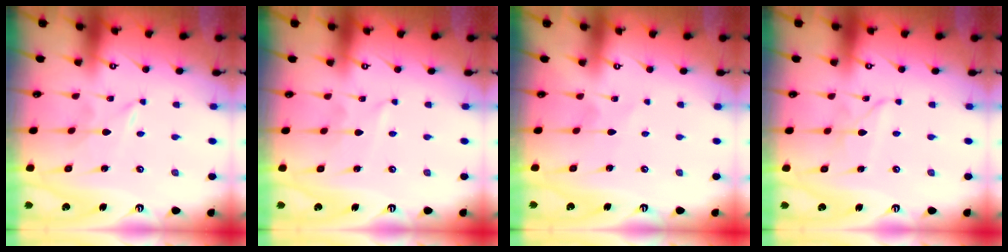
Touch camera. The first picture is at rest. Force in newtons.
{"total": 1.0, "press": 1.0, "slide": 0.0}
{"total": 3.2, "press": 3.2, "slide": 0.5}
{"total": 2.7, "press": 2.7, "slide": 0.2}